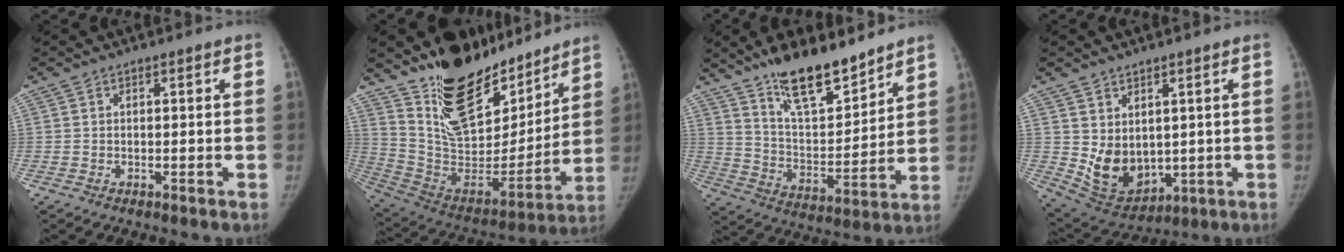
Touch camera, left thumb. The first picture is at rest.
{"total": 25.2, "force": [18.8, 11.7, 12.1], "torque": [-0.159, -0.109, 0.323]}
{"total": 16.0, "force": [12.6, 4.8, 8.6], "torque": [-0.104, -0.086, 0.222]}
{"total": 9.9, "force": [1.2, 7.5, 6.3], "torque": [-0.074, -0.027, 0.052]}